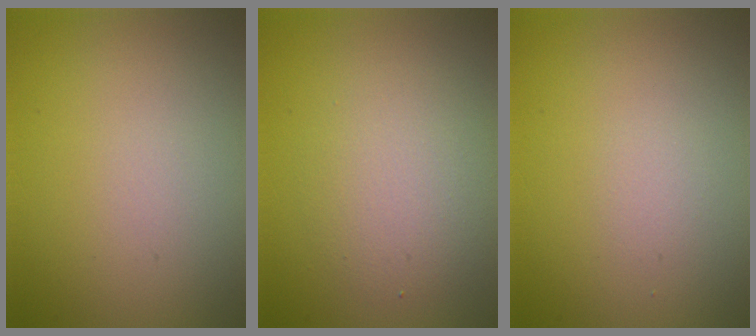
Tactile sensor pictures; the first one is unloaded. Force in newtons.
{"total": 3.0, "press": 3.0, "slide": 0.1}
{"total": 0.6, "press": 0.6, "slide": 0.1}